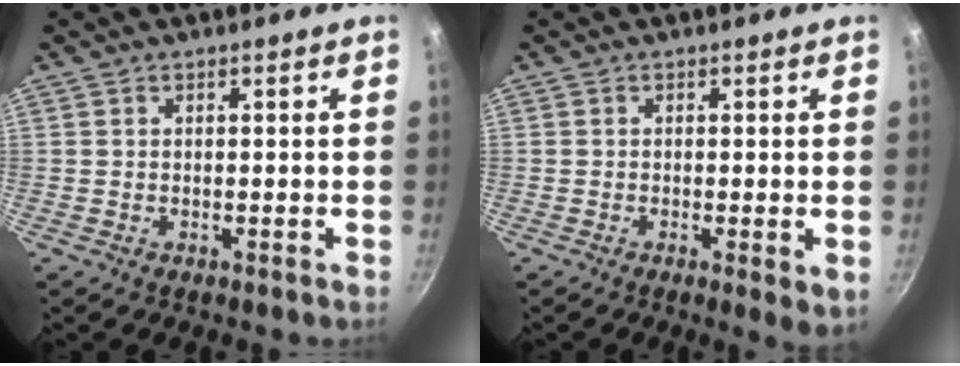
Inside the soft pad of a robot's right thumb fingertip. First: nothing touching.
{"total": 3.2, "force": [-0.7, 0.6, 3.0], "torque": [-0.051, -0.012, -0.013]}